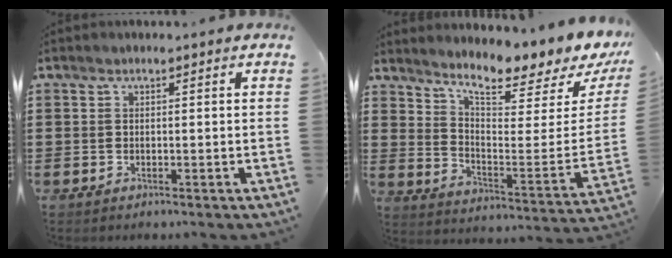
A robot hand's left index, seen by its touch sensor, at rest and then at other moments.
{"total": 7.4, "force": [6.7, 0.6, 3.2], "torque": [-0.069, -0.065, 0.108]}